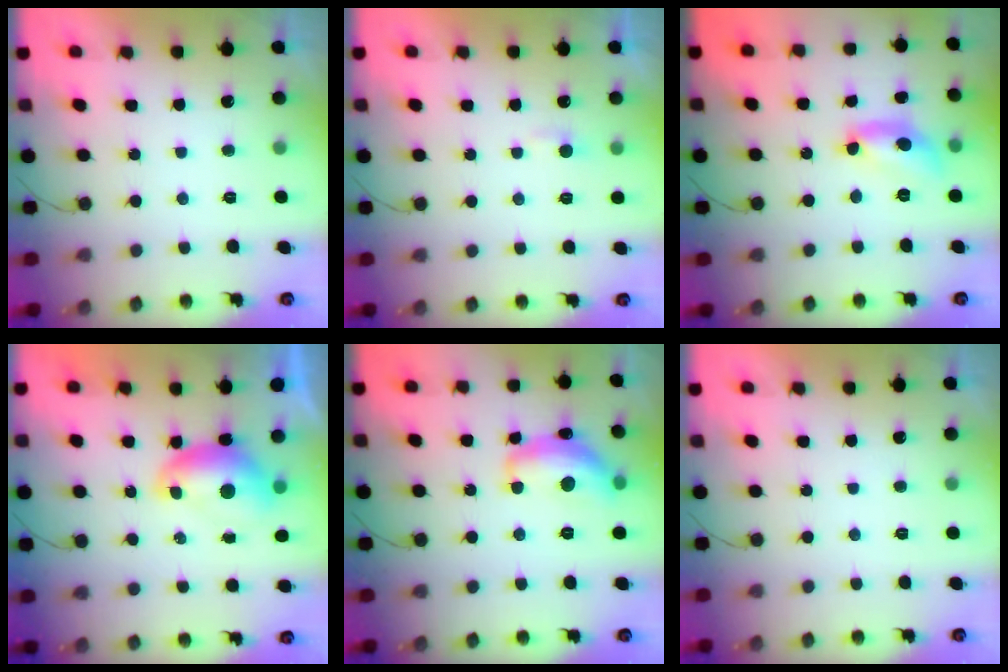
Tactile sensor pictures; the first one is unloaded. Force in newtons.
{"total": 2.7, "press": 2.7, "slide": 0.3}
{"total": 13.3, "press": 13.2, "slide": 0.9}
{"total": 7.9, "press": 7.8, "slide": 0.9}
{"total": 14.1, "press": 14.0, "slide": 0.8}
{"total": 0.0}